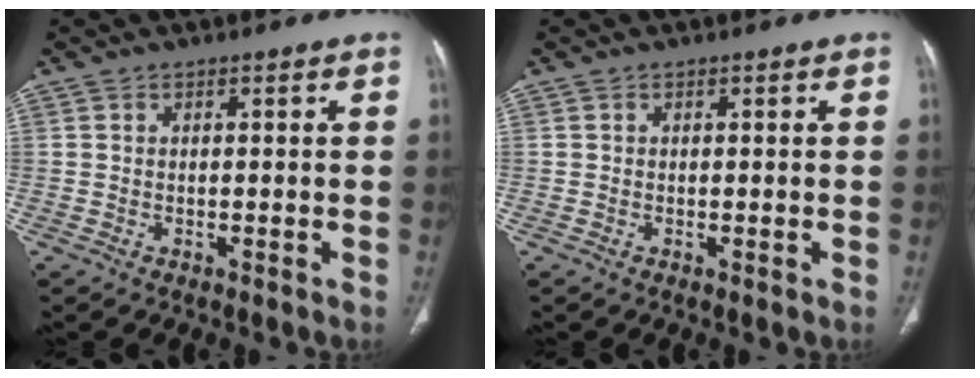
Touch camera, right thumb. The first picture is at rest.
{"total": 0.0}